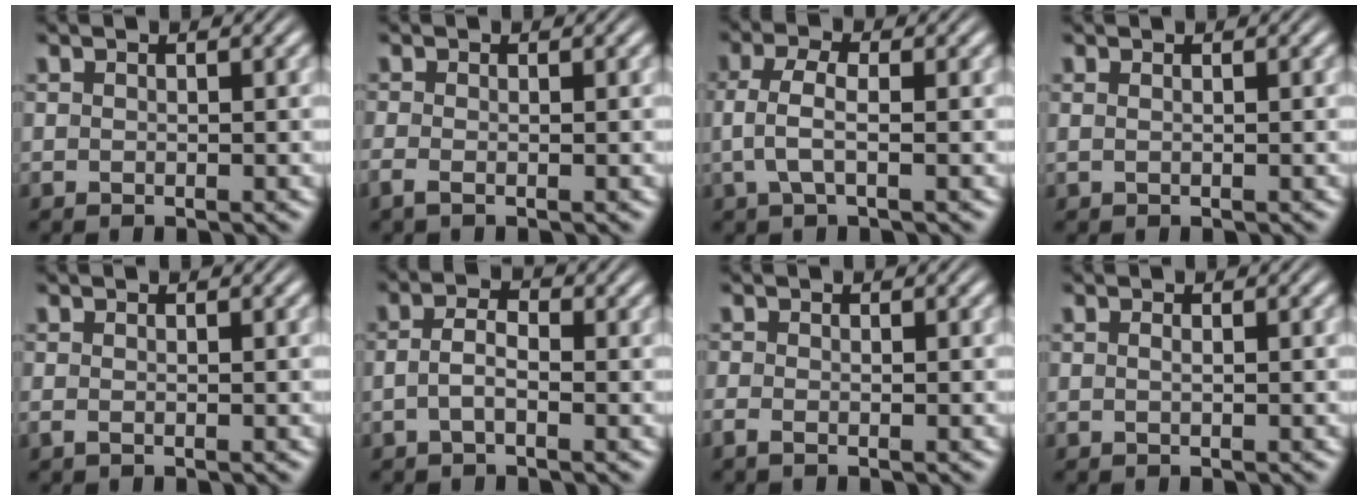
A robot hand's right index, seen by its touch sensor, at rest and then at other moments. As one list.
[{"total": 1.3, "force": [-1.0, 0.2, 0.8], "torque": [-0.029, -0.016, -0.011]}, {"total": 3.6, "force": [0.1, 1.6, 3.2], "torque": [-0.071, -0.003, 0.000]}, {"total": 0.6, "force": [0.3, -0.3, 0.4], "torque": [-0.003, -0.002, 0.007]}, {"total": 0.7, "force": [-0.5, 0.1, 0.5], "torque": [-0.016, -0.012, -0.004]}, {"total": 2.6, "force": [-0.6, 1.3, 2.2], "torque": [-0.040, -0.005, -0.013]}, {"total": 1.2, "force": [-0.9, 0.4, 0.6], "torque": [-0.021, -0.011, -0.013]}, {"total": 0.5, "force": [-0.1, -0.4, 0.4], "torque": [-0.005, -0.004, -0.001]}]